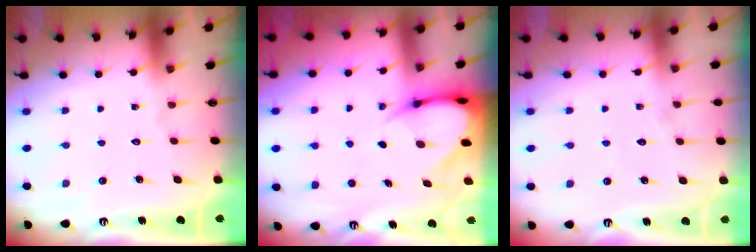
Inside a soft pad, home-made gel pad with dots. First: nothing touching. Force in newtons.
{"total": 4.8, "press": 4.8, "slide": 0.4}
{"total": 3.3, "press": 3.3, "slide": 0.4}